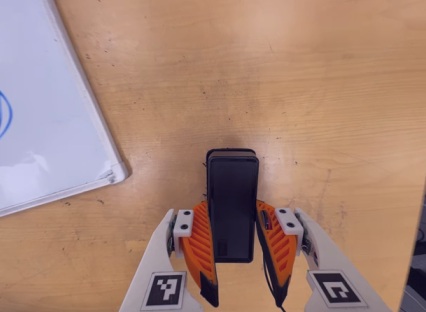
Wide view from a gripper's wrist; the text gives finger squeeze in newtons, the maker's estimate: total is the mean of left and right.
{"total": 5.9, "left": 4.2, "right": 7.6}